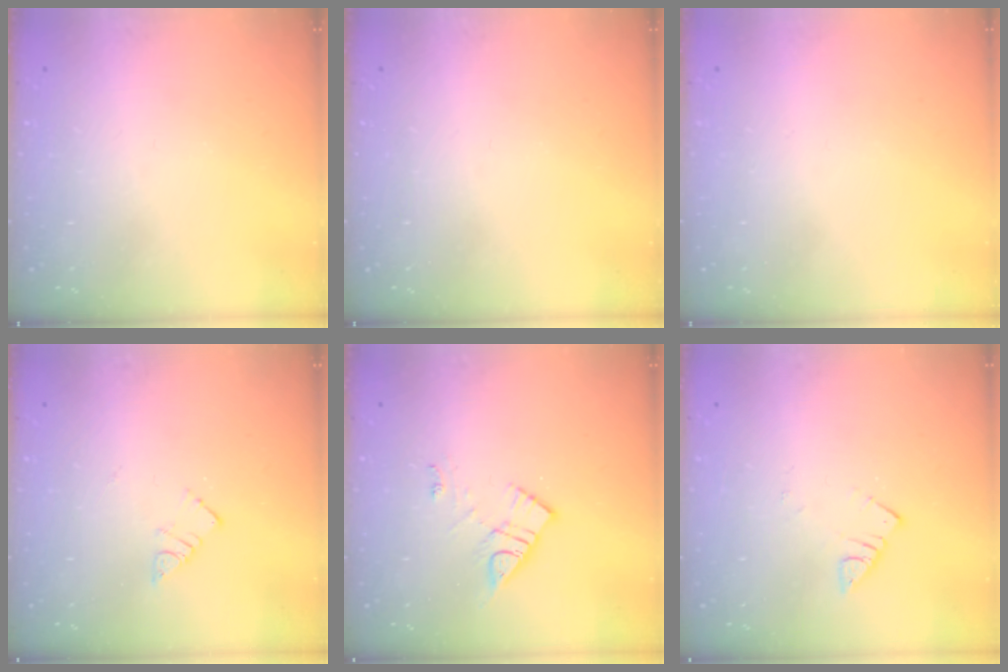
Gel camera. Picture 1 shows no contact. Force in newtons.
{"total": 0.0}
{"total": 1.6, "press": 1.6, "slide": 0.1}
{"total": 3.8, "press": 3.8, "slide": 0.1}
{"total": 10.8, "press": 10.8, "slide": 0.7}
{"total": 2.4, "press": 2.4, "slide": 0.4}